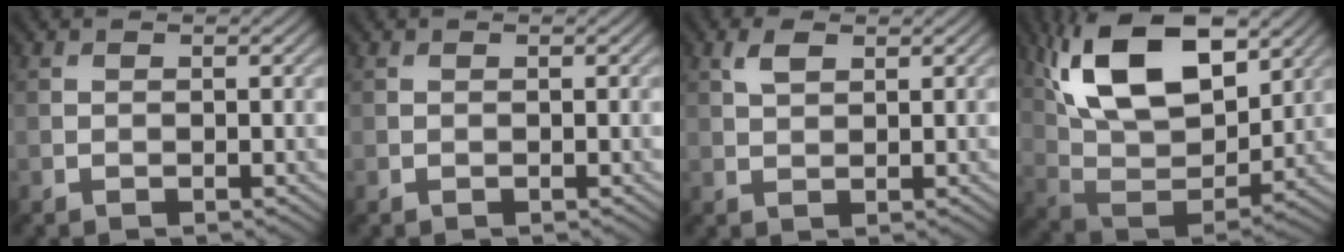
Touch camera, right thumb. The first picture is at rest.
{"total": 0.0}
{"total": 2.3, "force": [1.2, 1.1, 1.6], "torque": [-0.037, 0.004, 0.025]}
{"total": 17.1, "force": [7.9, 8.8, 12.4], "torque": [-0.245, 0.011, 0.128]}